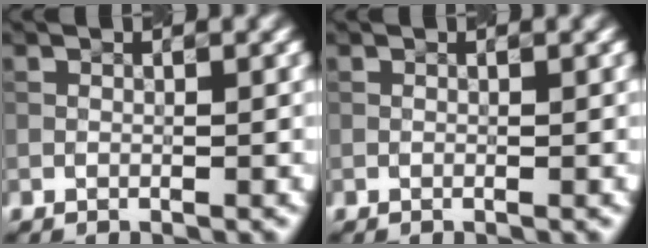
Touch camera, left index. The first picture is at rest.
{"total": 0.0}